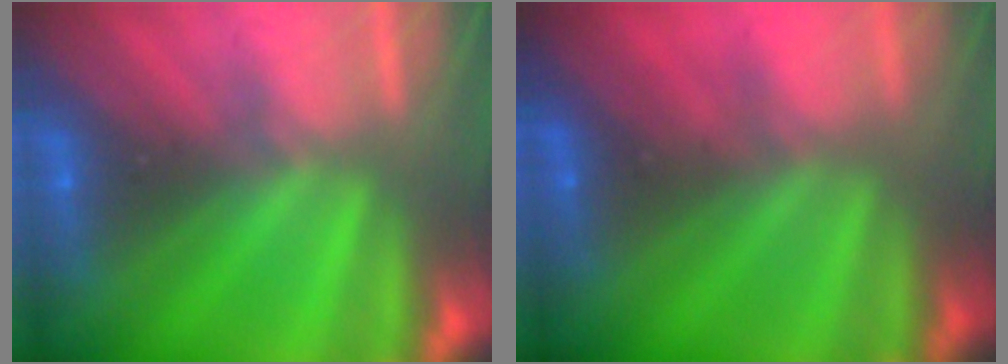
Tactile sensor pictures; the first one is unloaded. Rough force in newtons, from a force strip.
{"total": 2.1}